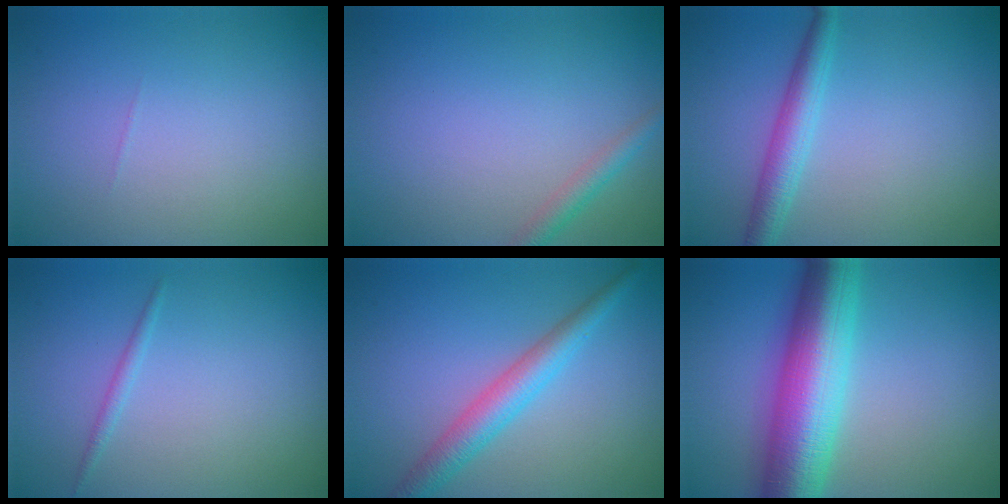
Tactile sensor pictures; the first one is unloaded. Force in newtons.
{"total": 1.7, "press": 1.7, "slide": 0.1}
{"total": 2.9, "press": 2.9, "slide": 0.0}
{"total": 0.8, "press": 0.8, "slide": 0.0}
{"total": 3.6, "press": 3.6, "slide": 0.0}
{"total": 10.5, "press": 10.5, "slide": 0.0}